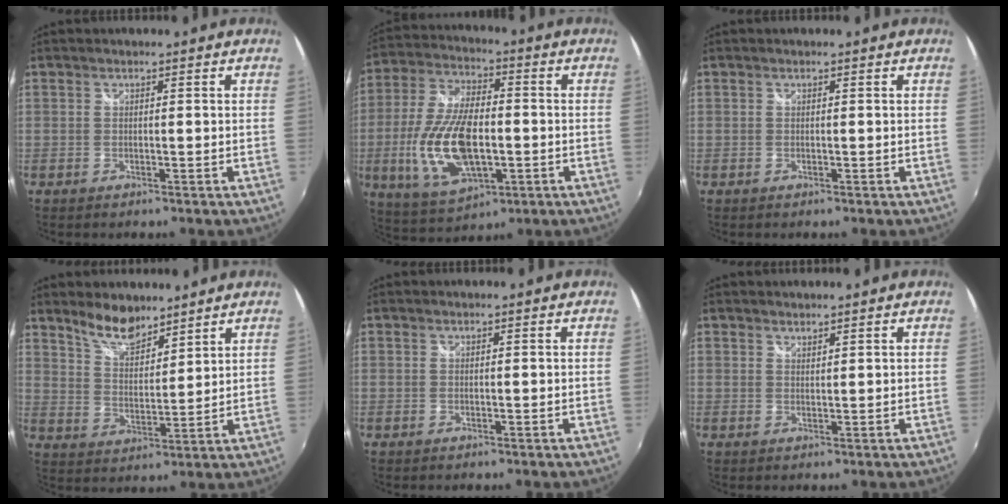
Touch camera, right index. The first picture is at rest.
{"total": 17.3, "force": [-3.2, 8.2, 14.9], "torque": [-0.312, -0.009, -0.049]}
{"total": 0.0}
{"total": 7.6, "force": [6.4, 2.5, 3.2], "torque": [-0.054, -0.002, 0.119]}
{"total": 0.0}
{"total": 0.9, "force": [0.9, 0.1, 0.0], "torque": [0.000, 0.000, 0.017]}